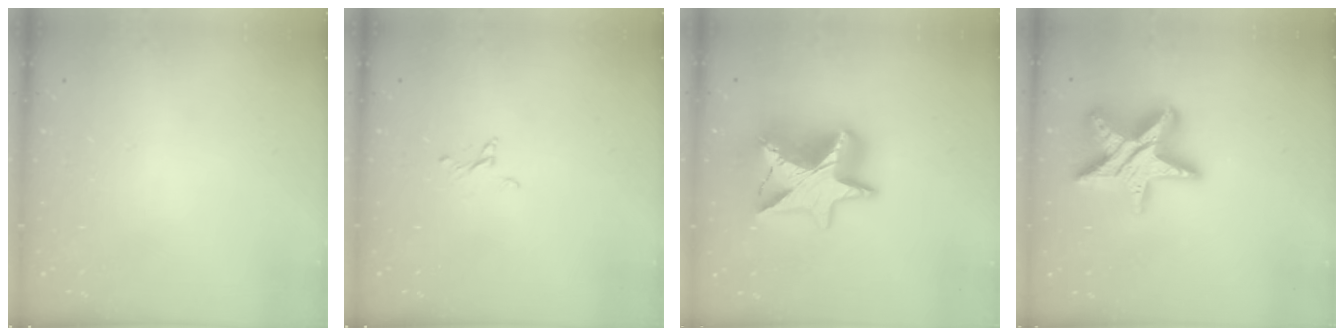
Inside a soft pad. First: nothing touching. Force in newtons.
{"total": 2.2, "press": 2.2, "slide": 0.1}
{"total": 20.4, "press": 20.4, "slide": 1.7}
{"total": 18.7, "press": 18.6, "slide": 1.1}